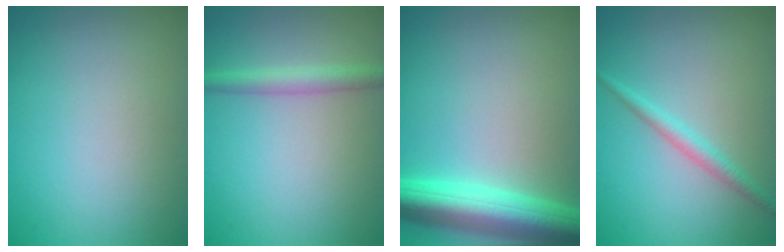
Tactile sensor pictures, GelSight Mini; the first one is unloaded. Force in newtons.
{"total": 2.3, "press": 2.3, "slide": 0.1}
{"total": 7.4, "press": 7.4, "slide": 0.6}
{"total": 1.7, "press": 1.7, "slide": 0.1}